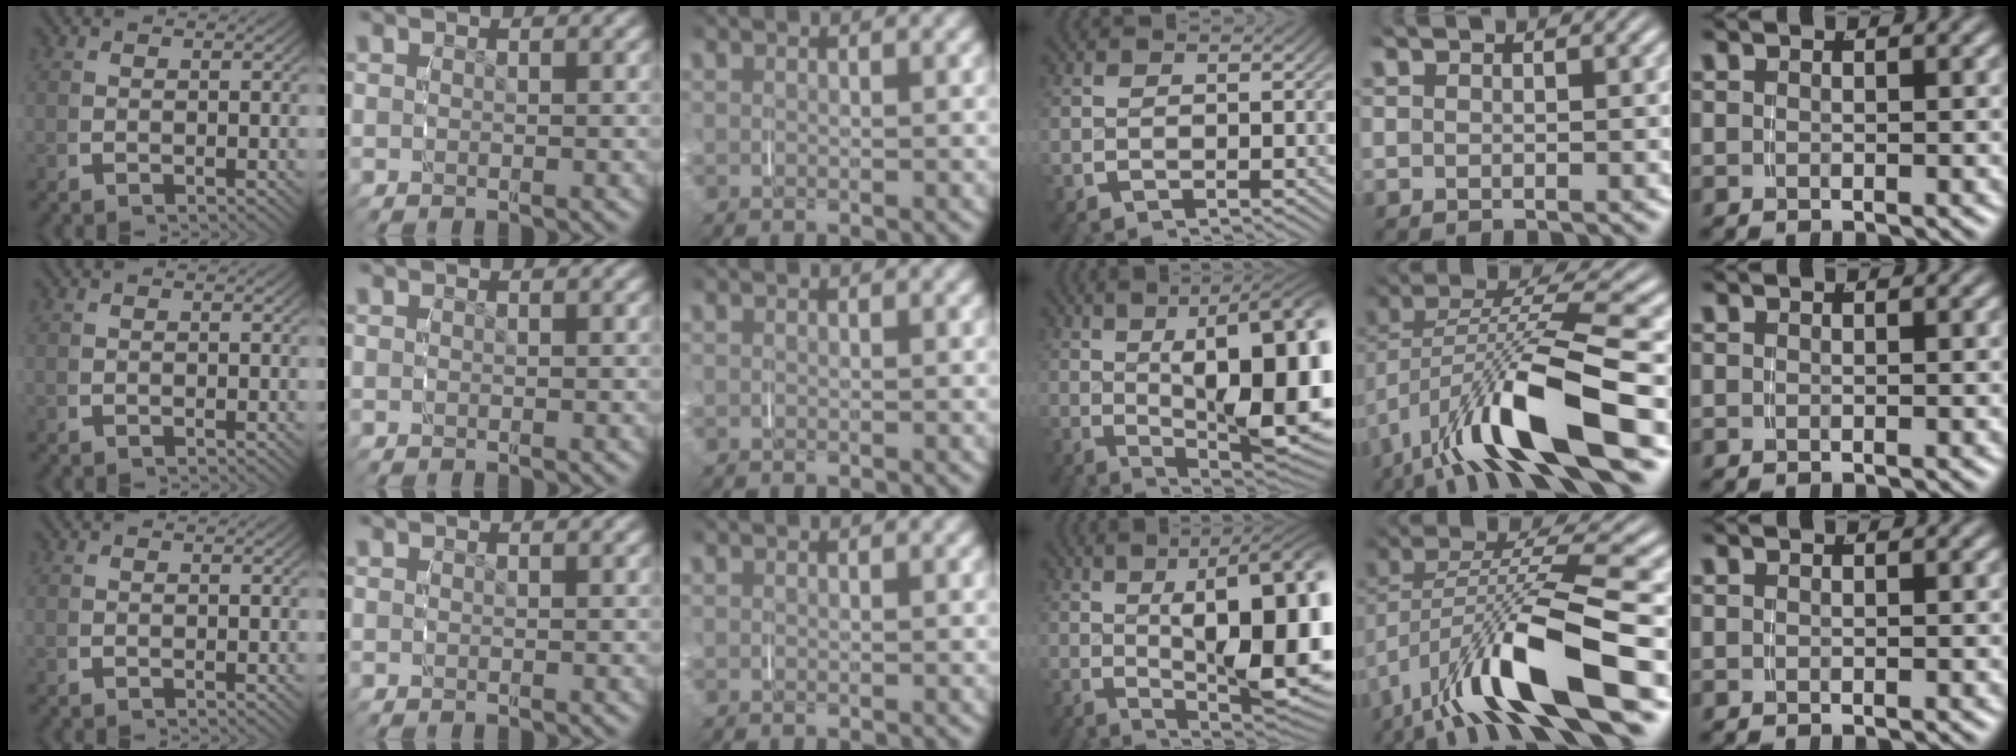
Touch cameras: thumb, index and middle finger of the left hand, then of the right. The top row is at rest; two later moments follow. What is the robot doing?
{"motion": "grasp_and_lifting", "object": "glasses case"}